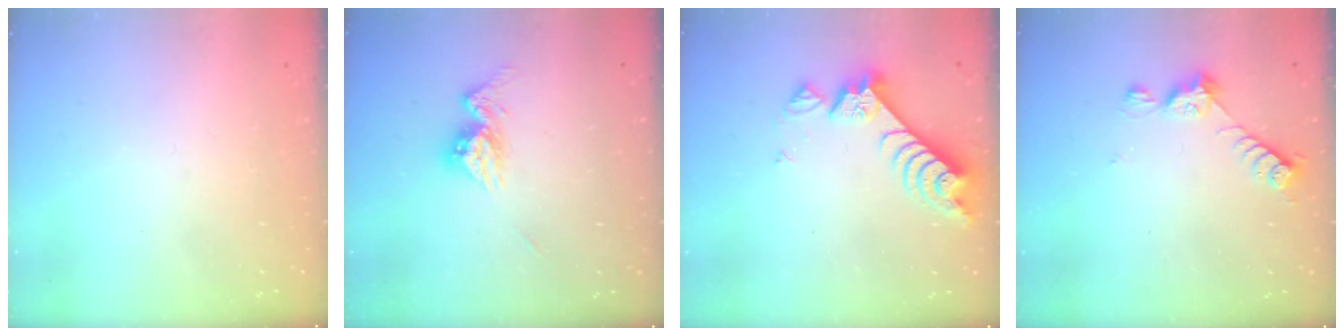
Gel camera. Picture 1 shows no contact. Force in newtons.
{"total": 9.4, "press": 9.4, "slide": 0.8}
{"total": 8.5, "press": 8.4, "slide": 0.8}
{"total": 6.5, "press": 6.5, "slide": 0.7}